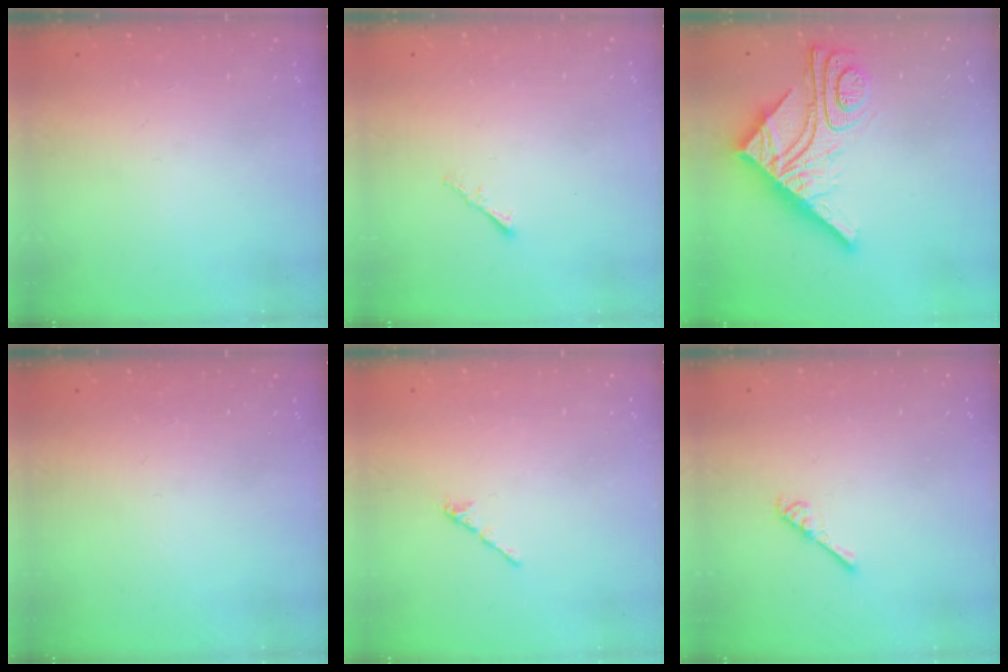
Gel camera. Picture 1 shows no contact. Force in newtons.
{"total": 1.2, "press": 1.1, "slide": 0.4}
{"total": 16.8, "press": 16.8, "slide": 1.5}
{"total": 0.0}
{"total": 1.7, "press": 1.6, "slide": 0.5}
{"total": 2.7, "press": 2.6, "slide": 0.4}